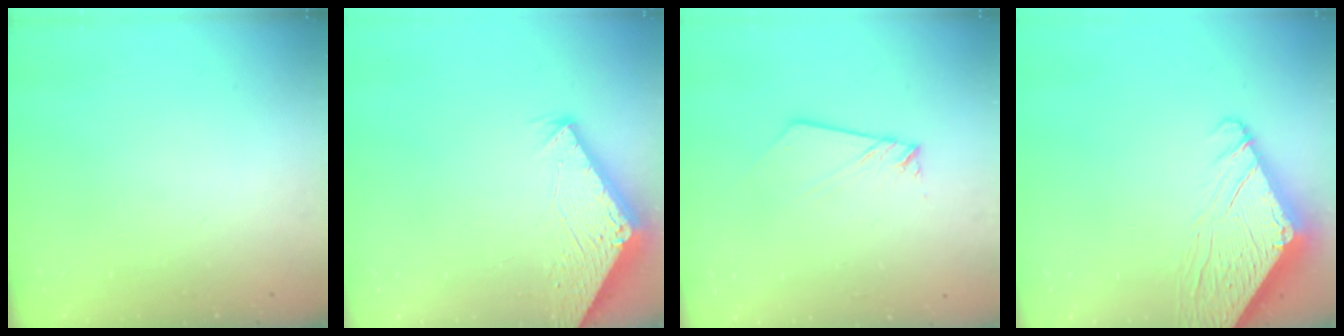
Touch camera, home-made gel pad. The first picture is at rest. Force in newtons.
{"total": 2.9, "press": 2.9, "slide": 0.1}
{"total": 2.7, "press": 2.7, "slide": 0.2}
{"total": 11.1, "press": 11.0, "slide": 1.1}